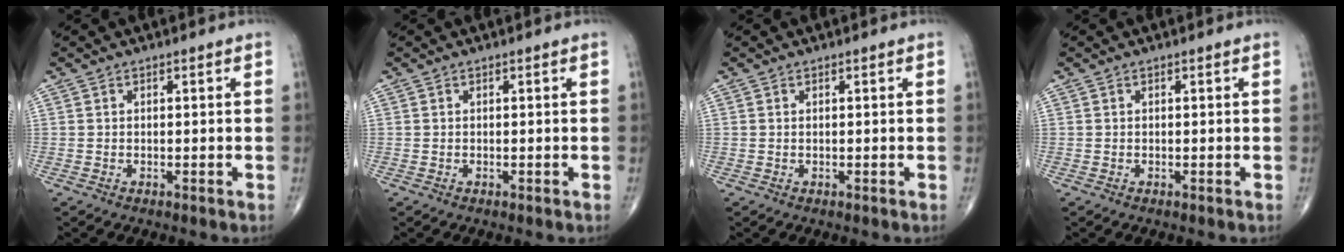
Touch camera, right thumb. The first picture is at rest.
{"total": 0.0}
{"total": 0.0}
{"total": 0.0}